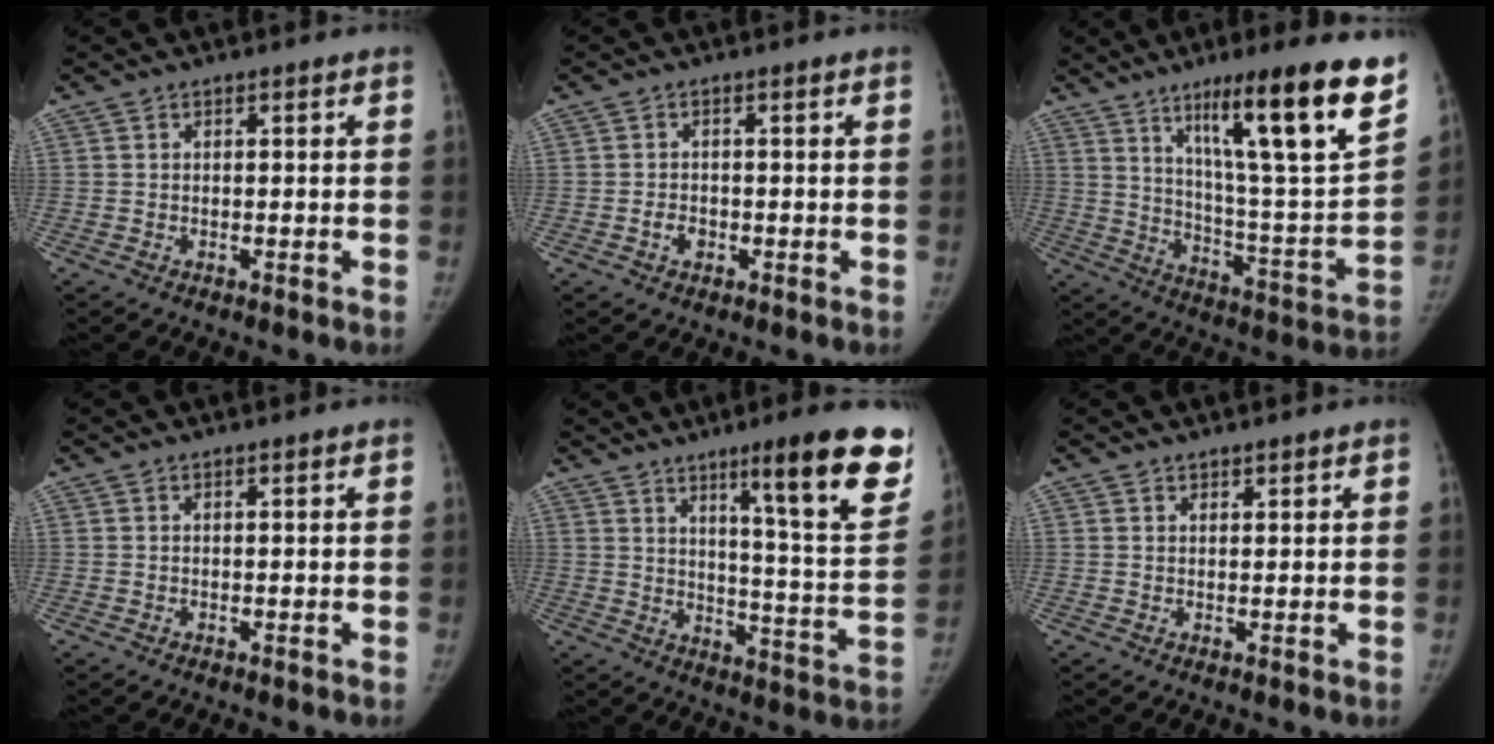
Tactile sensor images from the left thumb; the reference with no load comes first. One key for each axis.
{"total": 2.1, "fx": -0.7, "fy": 1.6, "fz": 1.2, "tx": -0.015, "ty": 0.005, "tz": -0.011}
{"total": 25.1, "fx": 14.1, "fy": 3.0, "fz": 20.6, "tx": -0.291, "ty": -0.054, "tz": 0.222}
{"total": 0.0}
{"total": 20.7, "fx": 11.7, "fy": 2.3, "fz": 16.9, "tx": -0.199, "ty": -0.063, "tz": 0.170}
{"total": 1.1, "fx": 1.0, "fy": 0.4, "fz": 0.2, "tx": 0.002, "ty": -0.007, "tz": 0.016}